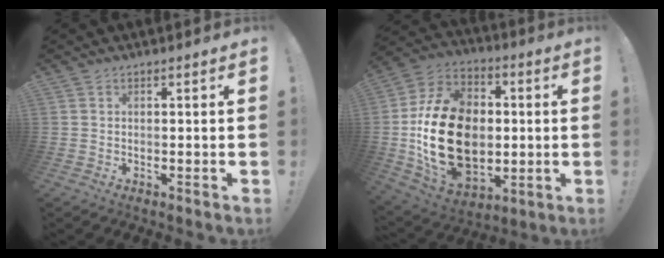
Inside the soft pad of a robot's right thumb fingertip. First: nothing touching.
{"total": 26.3, "force": [-1.4, 18.8, 18.2], "torque": [-0.352, 0.017, -0.002]}